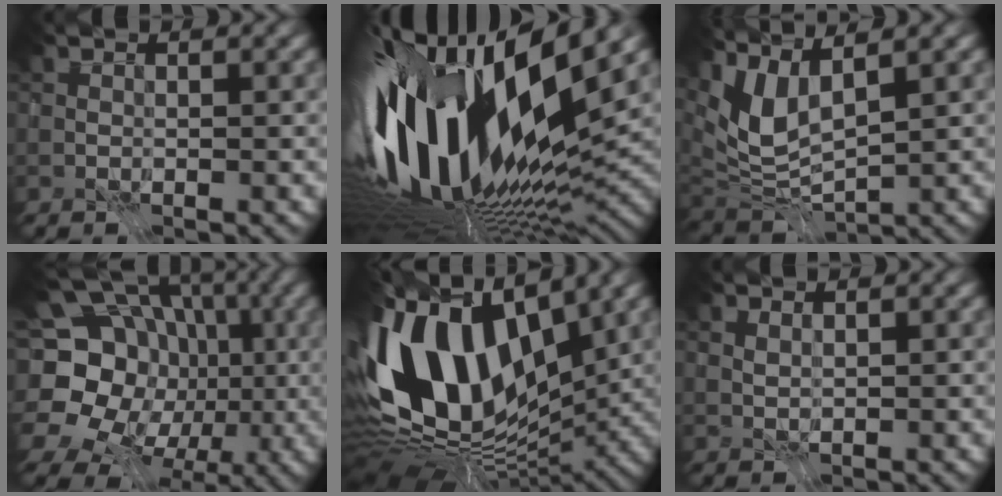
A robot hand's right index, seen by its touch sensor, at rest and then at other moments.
{"total": 18.7, "force": [0.5, 7.7, 17.0], "torque": [-0.320, -0.040, 0.006]}
{"total": 6.8, "force": [2.0, 3.3, 5.6], "torque": [-0.135, -0.002, 0.035]}
{"total": 17.6, "force": [-2.7, 15.6, 7.7], "torque": [-0.171, 0.021, -0.073]}
{"total": 15.4, "force": [0.9, 9.4, 12.2], "torque": [-0.255, 0.012, -0.004]}
{"total": 0.6, "force": [0.3, 0.2, 0.5], "torque": [-0.010, -0.001, 0.007]}